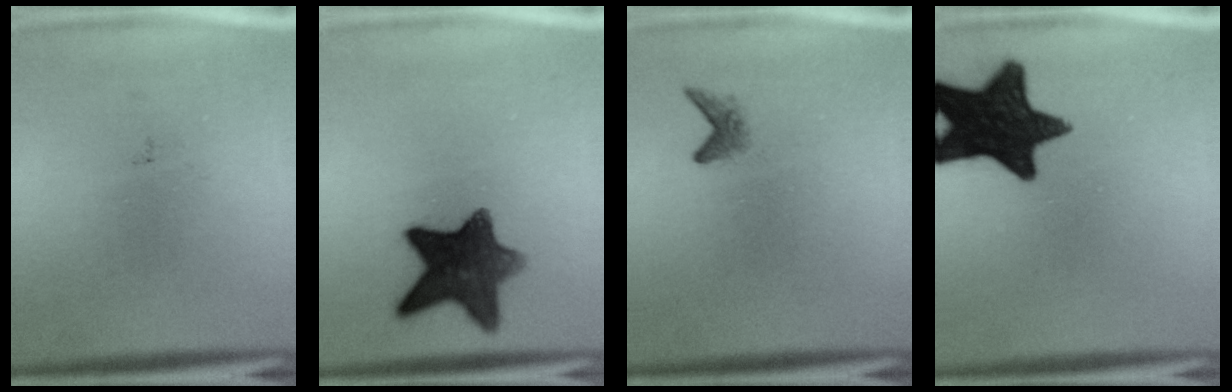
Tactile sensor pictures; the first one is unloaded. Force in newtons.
{"total": 11.1}
{"total": 1.4}
{"total": 16.7}